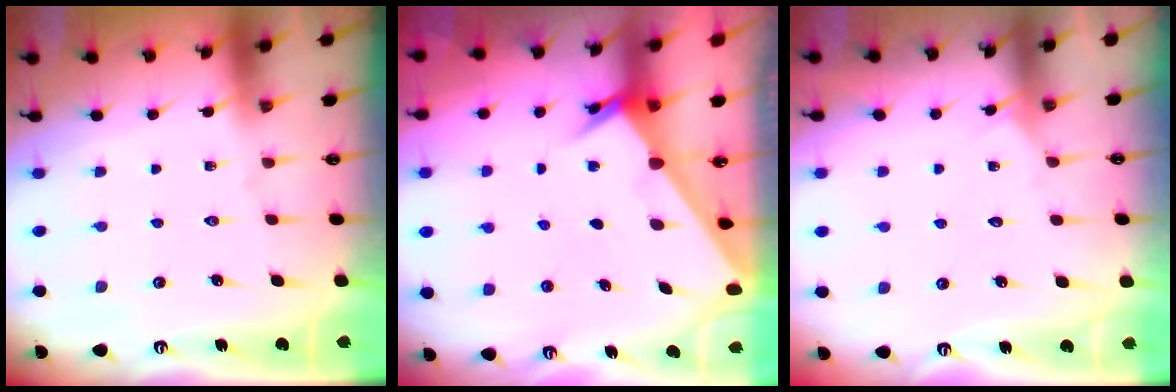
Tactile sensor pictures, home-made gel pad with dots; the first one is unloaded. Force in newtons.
{"total": 2.4, "press": 2.4, "slide": 0.2}
{"total": 3.6, "press": 3.6, "slide": 0.4}